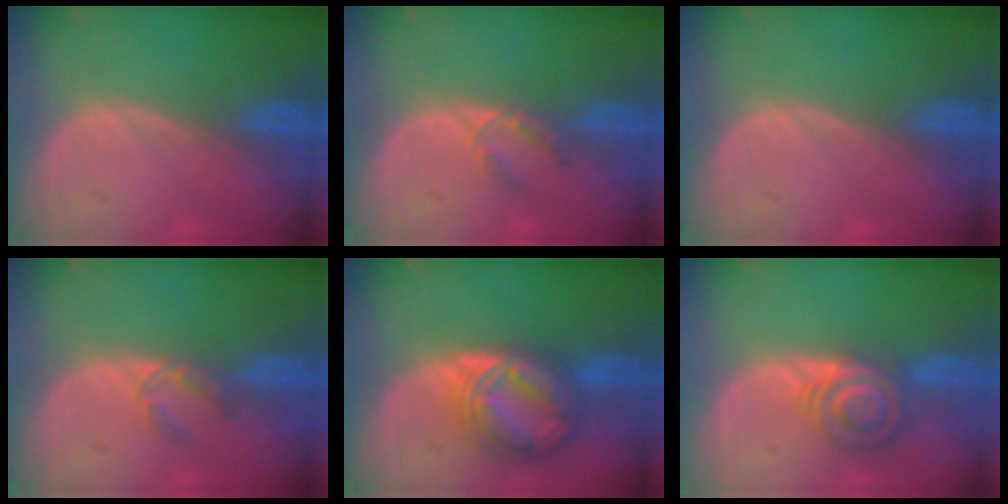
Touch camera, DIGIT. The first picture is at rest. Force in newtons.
{"total": 2.7, "press": 2.5, "slide": 1.0}
{"total": 0.0}
{"total": 2.7, "press": 2.5, "slide": 1.0}
{"total": 9.2, "press": 9.1, "slide": 0.6}
{"total": 6.1, "press": 6.0, "slide": 1.1}